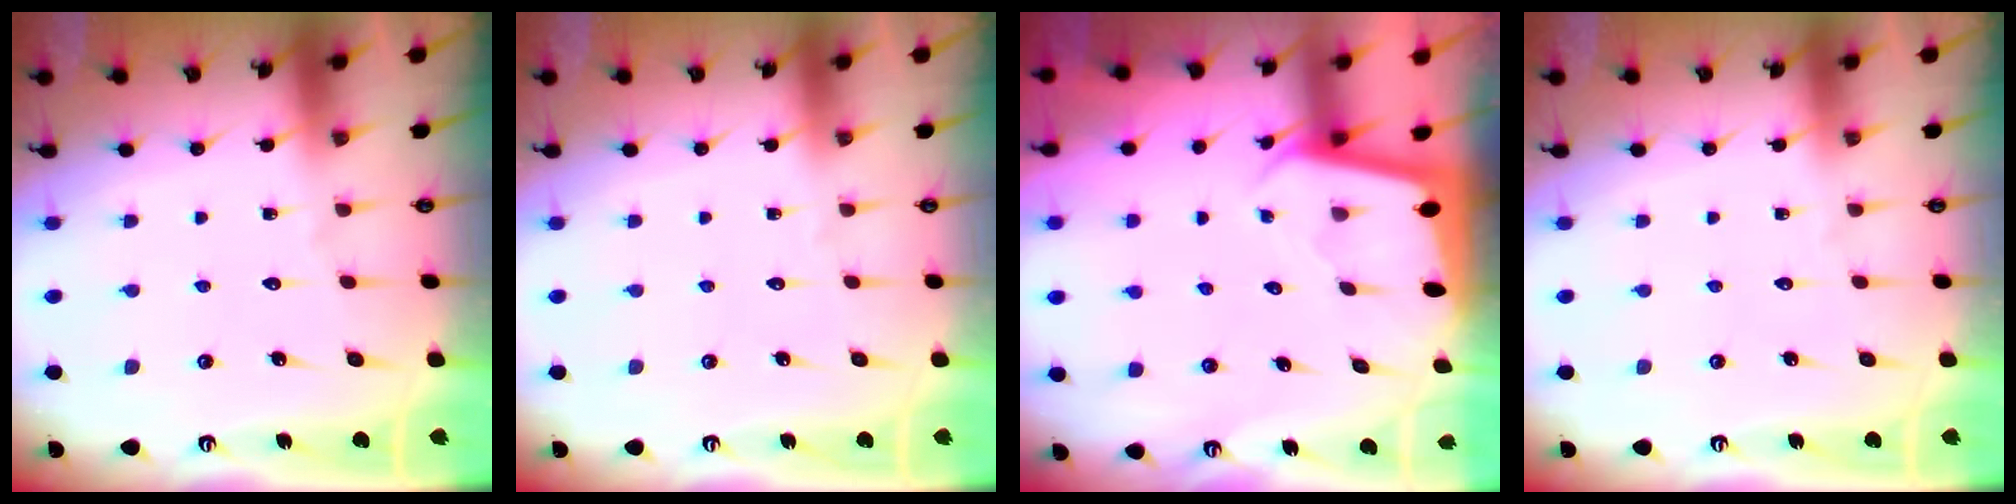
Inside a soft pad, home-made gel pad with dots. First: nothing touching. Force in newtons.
{"total": 0.0}
{"total": 1.9, "press": 1.9, "slide": 0.0}
{"total": 0.0}